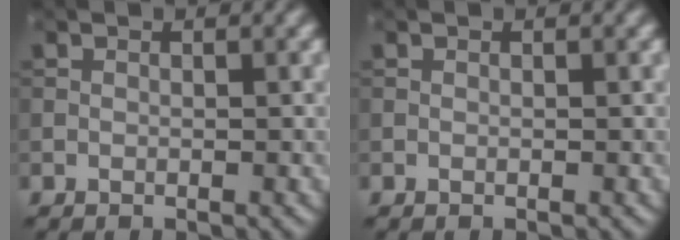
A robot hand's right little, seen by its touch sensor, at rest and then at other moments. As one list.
[{"total": 0.0}]